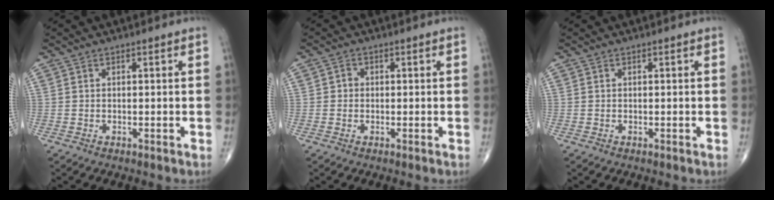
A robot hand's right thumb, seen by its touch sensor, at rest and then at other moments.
{"total": 1.4, "force": [-0.1, 1.3, 0.5], "torque": [0.000, 0.004, -0.005]}
{"total": 0.0}